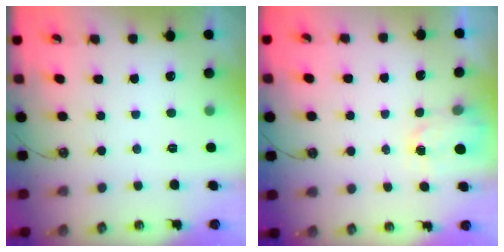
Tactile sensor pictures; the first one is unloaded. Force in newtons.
{"total": 1.5, "press": 1.5, "slide": 0.2}